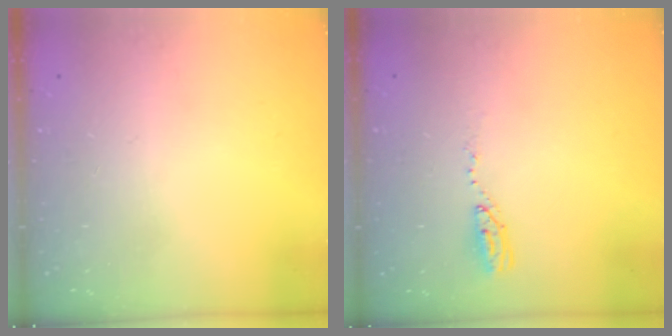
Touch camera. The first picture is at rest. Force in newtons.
{"total": 4.3, "press": 4.3, "slide": 0.4}